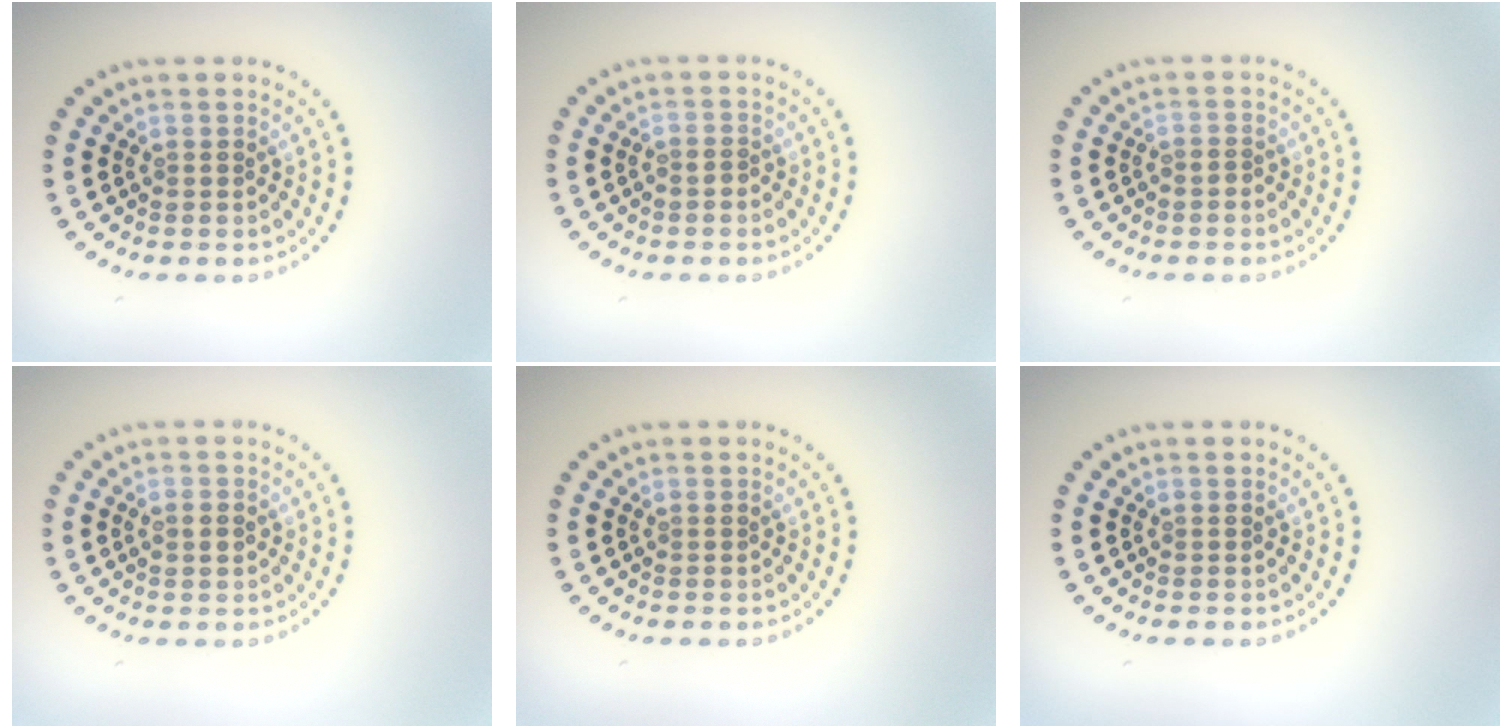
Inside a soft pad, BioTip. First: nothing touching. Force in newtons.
{"total": 0.7, "press": 0.4, "slide": 0.5}
{"total": 0.6, "press": 0.3, "slide": 0.5}
{"total": 1.8, "press": 1.8, "slide": 0.3}
{"total": 0.0}
{"total": 0.0}